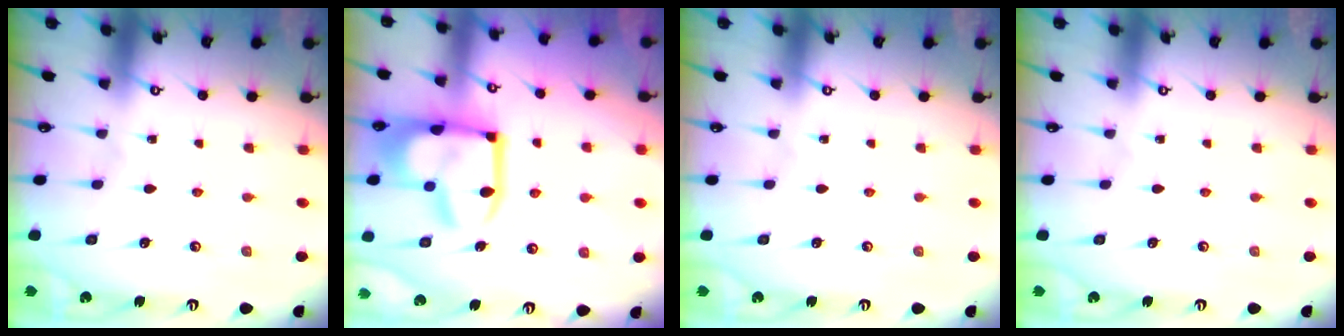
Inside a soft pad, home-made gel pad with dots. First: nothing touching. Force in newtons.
{"total": 15.2, "press": 15.2, "slide": 1.5}
{"total": 0.0}
{"total": 0.0}